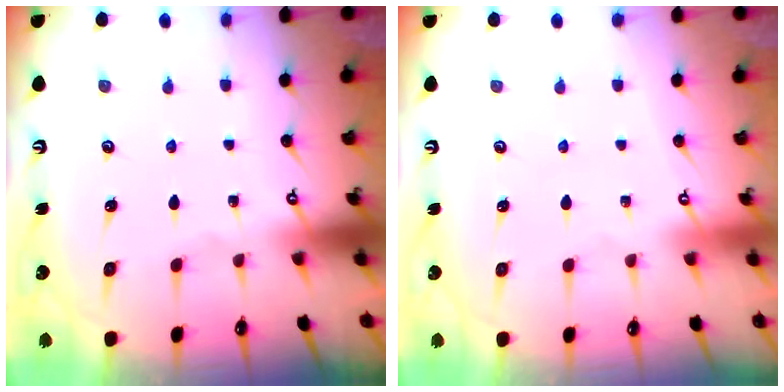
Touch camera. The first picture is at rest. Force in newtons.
{"total": 4.0, "press": 4.0, "slide": 0.1}